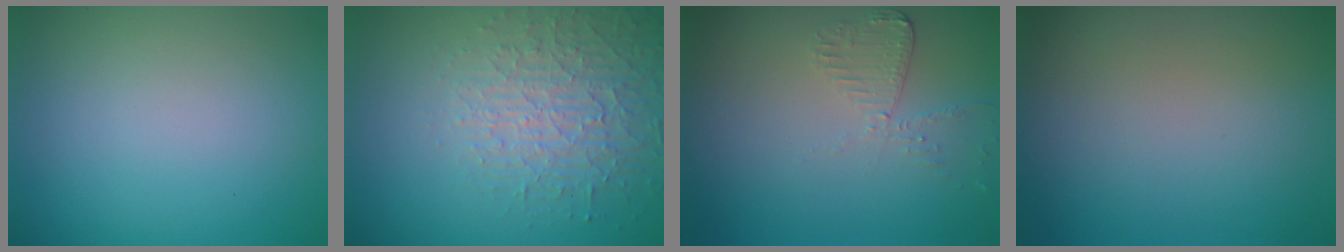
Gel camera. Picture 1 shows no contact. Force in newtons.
{"total": 4.1, "press": 3.9, "slide": 1.4}
{"total": 1.9, "press": 1.9, "slide": 0.4}
{"total": 0.0}